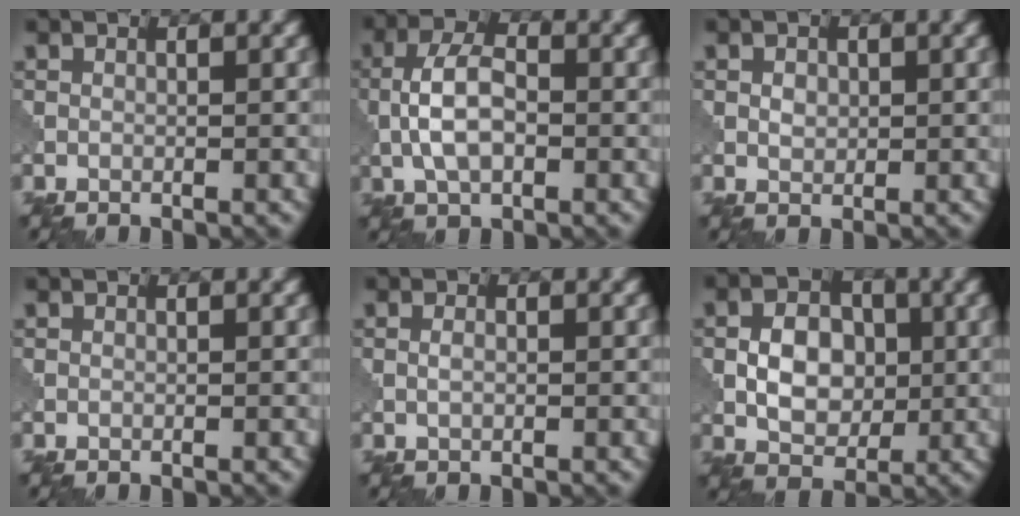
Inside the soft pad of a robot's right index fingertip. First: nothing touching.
{"total": 4.9, "force": [-0.5, 2.6, 4.2], "torque": [-0.089, 0.006, -0.014]}
{"total": 1.3, "force": [0.2, 1.0, 0.8], "torque": [-0.013, 0.002, 0.002]}
{"total": 0.0}
{"total": 0.8, "force": [0.0, 0.4, 0.7], "torque": [-0.017, 0.001, -0.001]}
{"total": 4.9, "force": [-0.2, 3.5, 3.4], "torque": [-0.051, 0.002, -0.003]}